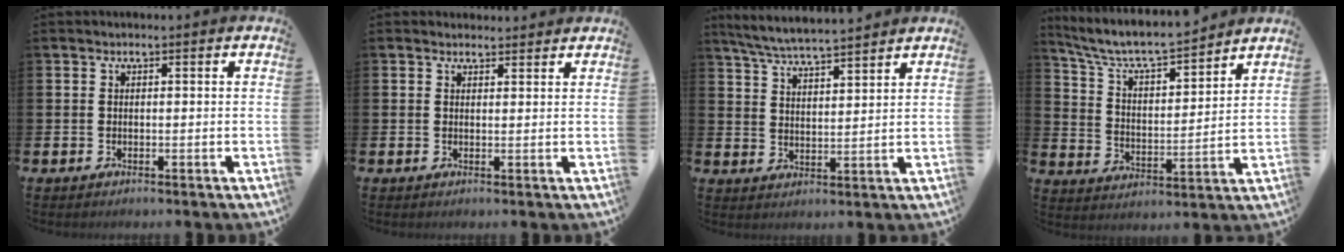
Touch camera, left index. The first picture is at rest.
{"total": 1.6, "force": [1.5, 0.5, -0.1], "torque": [0.008, -0.004, 0.027]}
{"total": 5.7, "force": [5.6, 0.2, 1.4], "torque": [-0.050, -0.029, 0.099]}
{"total": 7.3, "force": [6.9, 1.1, 2.1], "torque": [-0.079, -0.051, 0.118]}